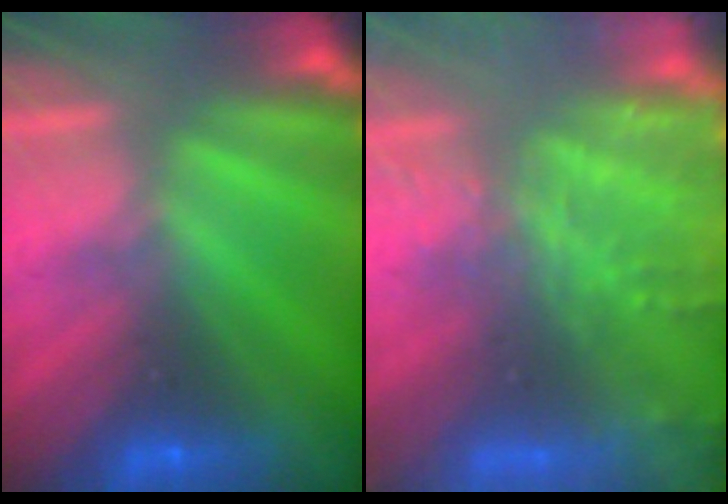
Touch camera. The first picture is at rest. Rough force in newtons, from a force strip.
{"total": 7.4}